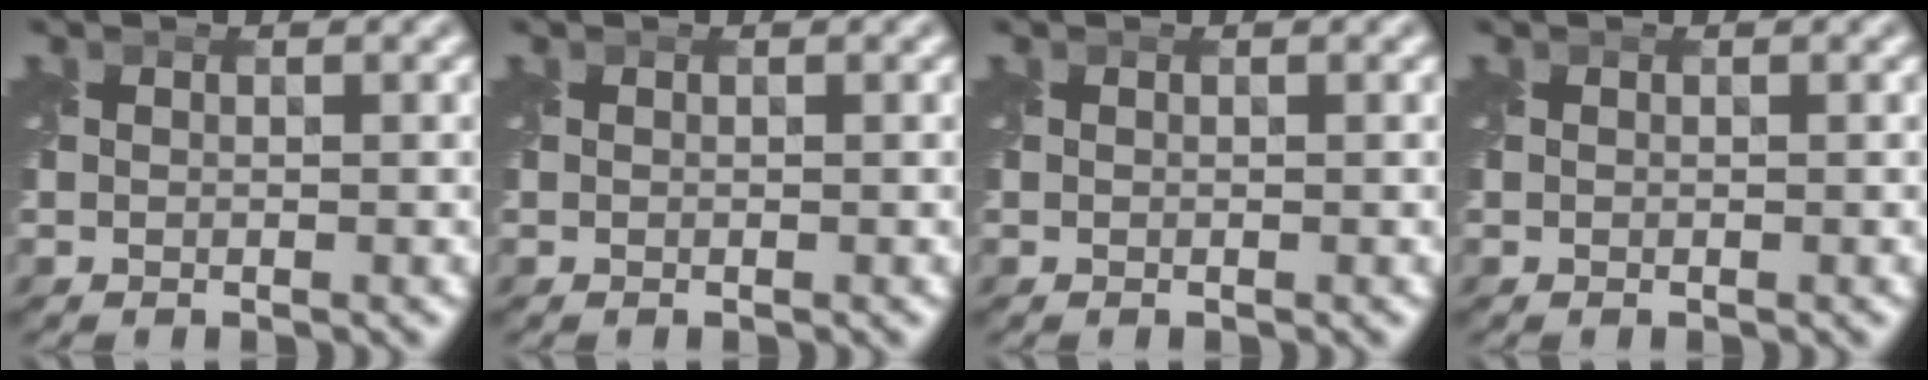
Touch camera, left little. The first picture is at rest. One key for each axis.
{"total": 0.0}
{"total": 0.0}
{"total": 0.0}